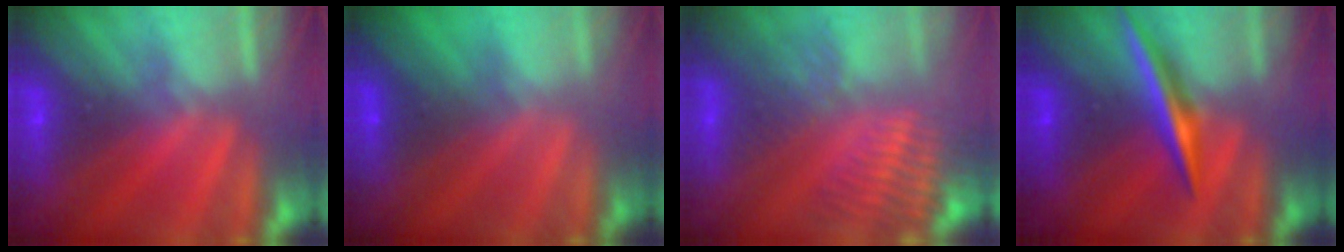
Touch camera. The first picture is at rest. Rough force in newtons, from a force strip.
{"total": 1.5}
{"total": 4.6}
{"total": 1.9}